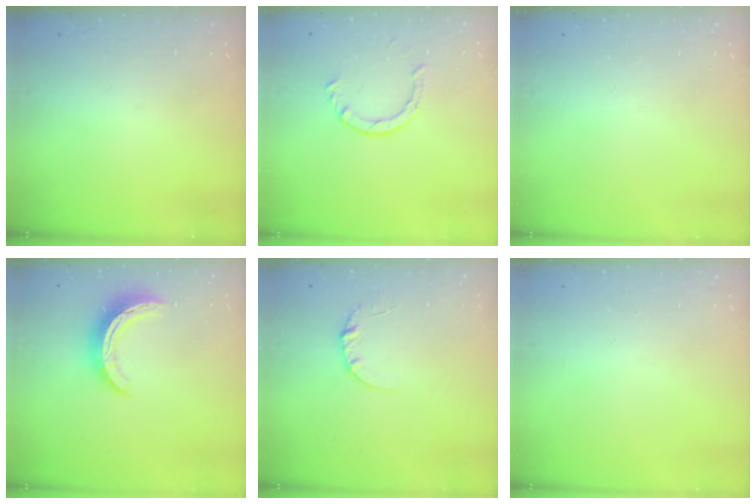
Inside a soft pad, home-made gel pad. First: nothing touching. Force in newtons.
{"total": 2.3, "press": 2.3, "slide": 0.2}
{"total": 0.0}
{"total": 10.4, "press": 10.3, "slide": 0.5}
{"total": 3.6, "press": 3.6, "slide": 0.3}
{"total": 0.0}